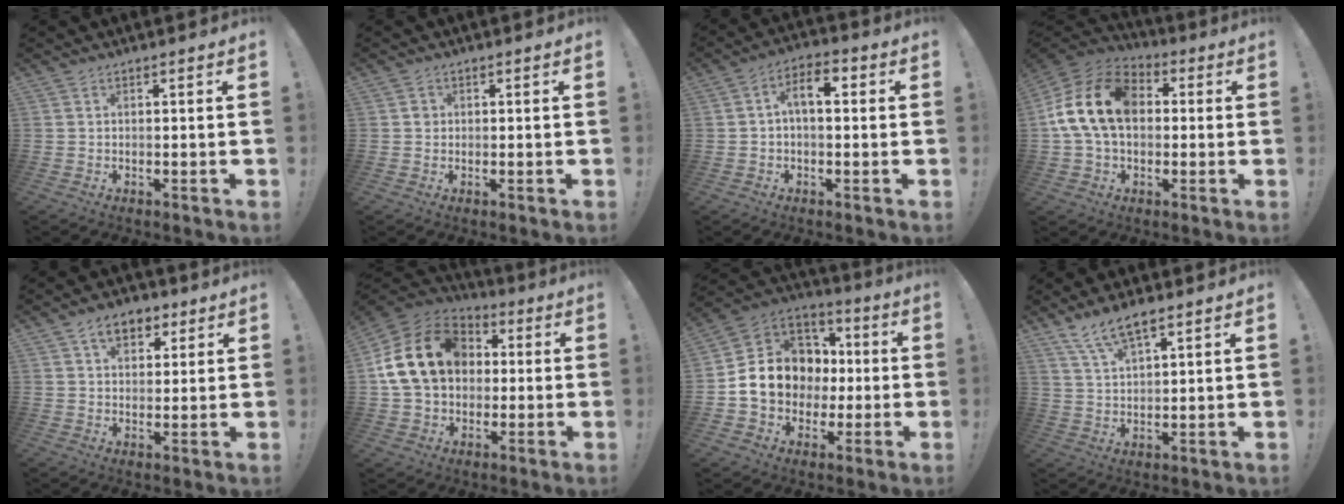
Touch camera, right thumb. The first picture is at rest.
{"total": 1.6, "force": [0.1, 1.5, 0.4], "torque": [0.008, -0.002, -0.001]}
{"total": 7.3, "force": [1.0, 4.0, 6.0], "torque": [-0.095, 0.011, 0.018]}
{"total": 17.9, "force": [2.3, 12.1, 12.9], "torque": [-0.238, 0.017, 0.045]}
{"total": 8.8, "force": [4.3, 6.0, 4.8], "torque": [-0.057, -0.009, 0.079]}
{"total": 19.9, "force": [3.9, 15.2, 12.3], "torque": [-0.212, 0.004, 0.079]}
{"total": 15.1, "force": [-0.4, 13.0, 7.7], "torque": [-0.120, 0.011, 0.015]}
{"total": 8.2, "force": [5.8, 2.8, 5.1], "torque": [-0.090, -0.023, 0.107]}